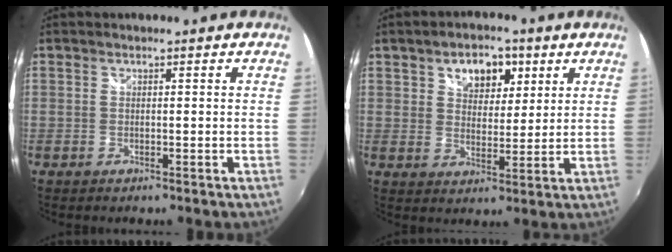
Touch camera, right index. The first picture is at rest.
{"total": 8.0, "force": [3.9, 5.1, 4.7], "torque": [-0.075, 0.017, 0.065]}